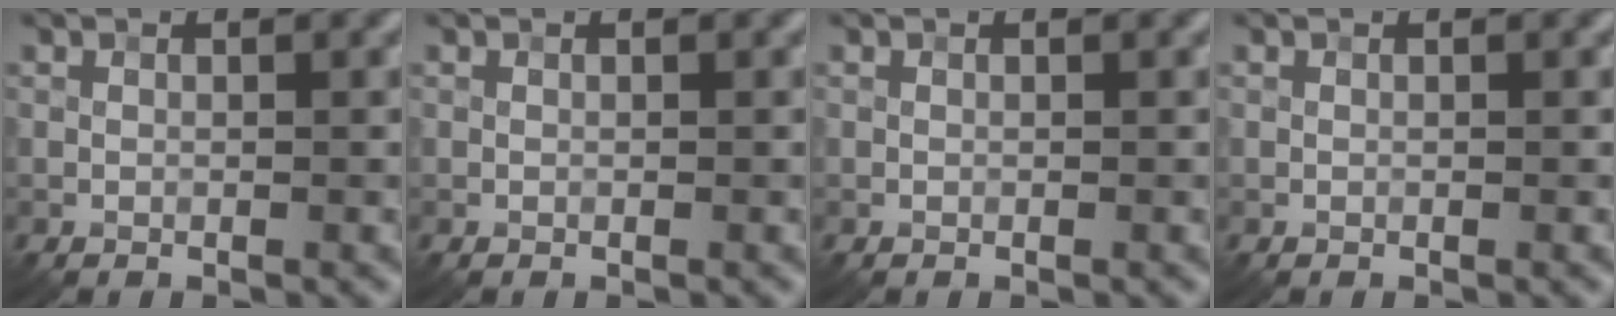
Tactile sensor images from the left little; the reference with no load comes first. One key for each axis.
{"total": 0.0}
{"total": 0.0}
{"total": 0.0}